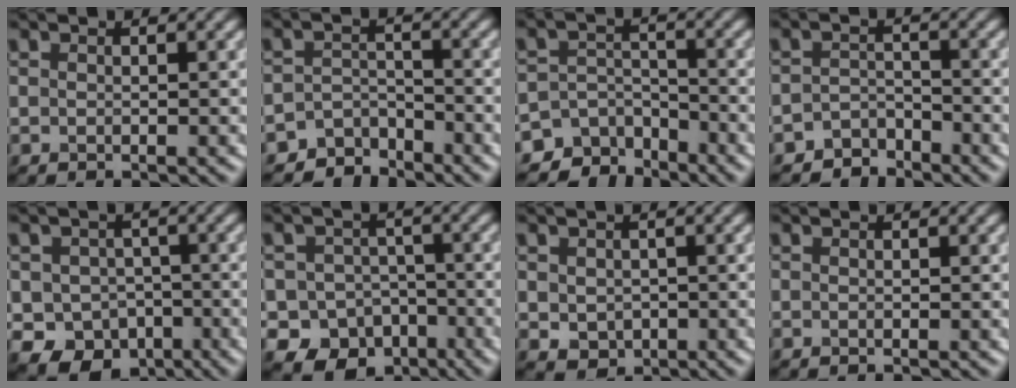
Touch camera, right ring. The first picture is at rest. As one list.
[{"total": 3.5, "force": [-3.2, 1.4, -0.1], "torque": [0.015, 0.003, -0.061]}, {"total": 5.2, "force": [-4.4, 2.8, 0.4], "torque": [0.010, -0.005, -0.070]}, {"total": 2.6, "force": [-2.4, 1.1, 0.0], "torque": [0.010, 0.007, -0.050]}, {"total": 6.6, "force": [-2.3, 5.5, 2.8], "torque": [-0.028, -0.005, -0.047]}, {"total": 9.3, "force": [-5.0, 7.4, 2.7], "torque": [-0.018, -0.025, -0.091]}, {"total": 2.1, "force": [0.1, 1.8, 1.0], "torque": [-0.022, -0.006, 0.003]}, {"total": 0.0}]